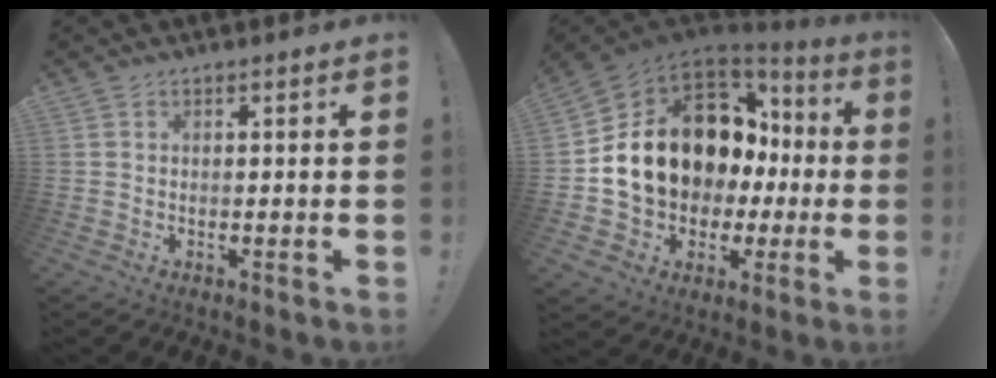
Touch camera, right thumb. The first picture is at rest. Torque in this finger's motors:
{"motor_torque": [2.50, 2.50, 0.60, 0.40, 0.22]}